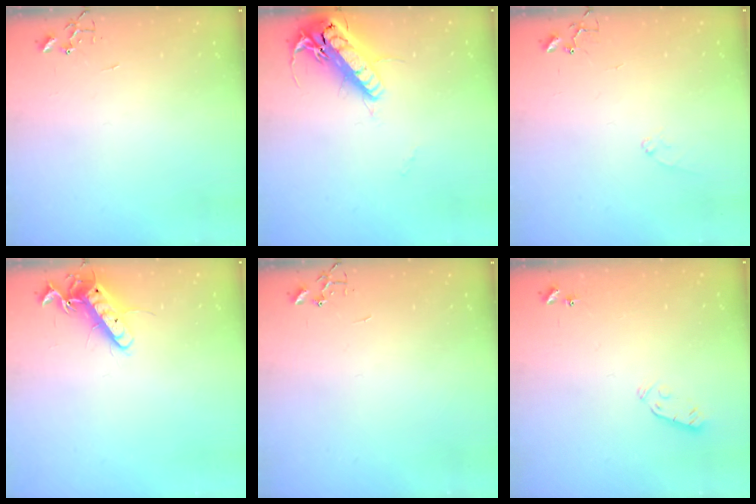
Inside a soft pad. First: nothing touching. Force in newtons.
{"total": 19.2, "press": 18.9, "slide": 3.3}
{"total": 7.5, "press": 7.5, "slide": 0.7}
{"total": 12.4, "press": 12.4, "slide": 1.1}
{"total": 0.0}
{"total": 3.3, "press": 3.1, "slide": 1.0}